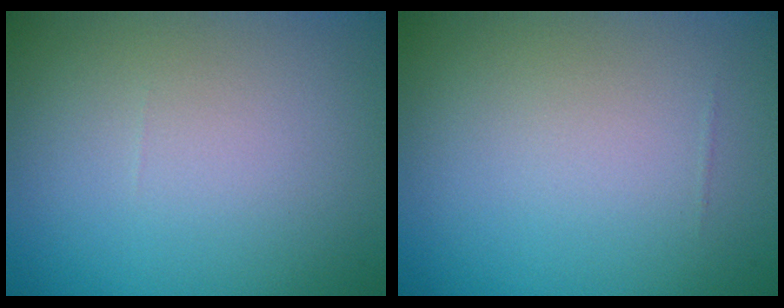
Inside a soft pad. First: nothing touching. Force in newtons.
{"total": 0.0}